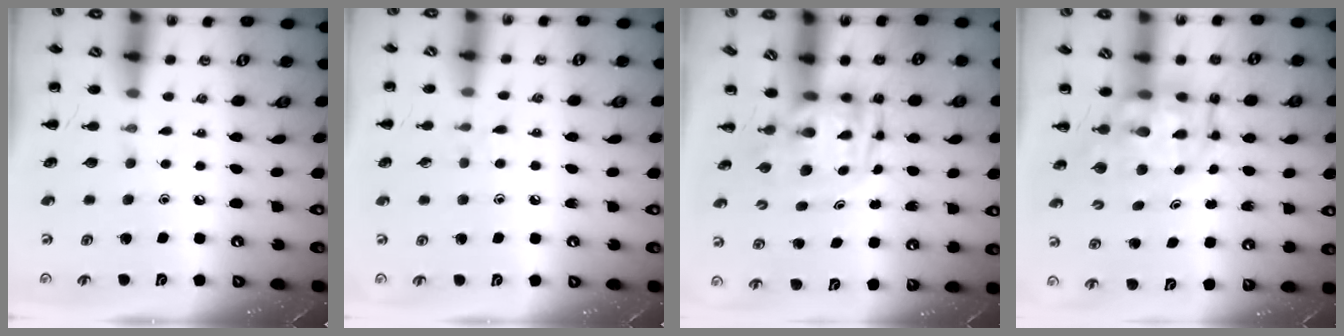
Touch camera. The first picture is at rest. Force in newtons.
{"total": 4.7, "press": 4.2, "slide": 2.0}
{"total": 3.2, "press": 3.1, "slide": 0.7}
{"total": 7.0, "press": 6.6, "slide": 2.3}